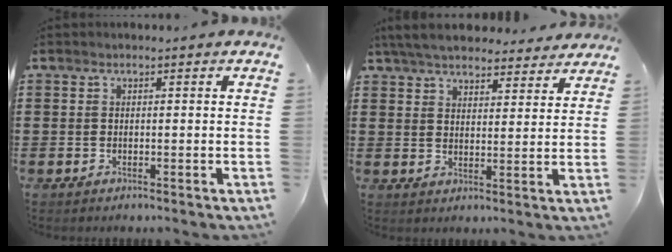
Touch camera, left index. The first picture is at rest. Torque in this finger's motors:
{"motor_torque": [1.30, -0.83, 1.05, 0.21]}